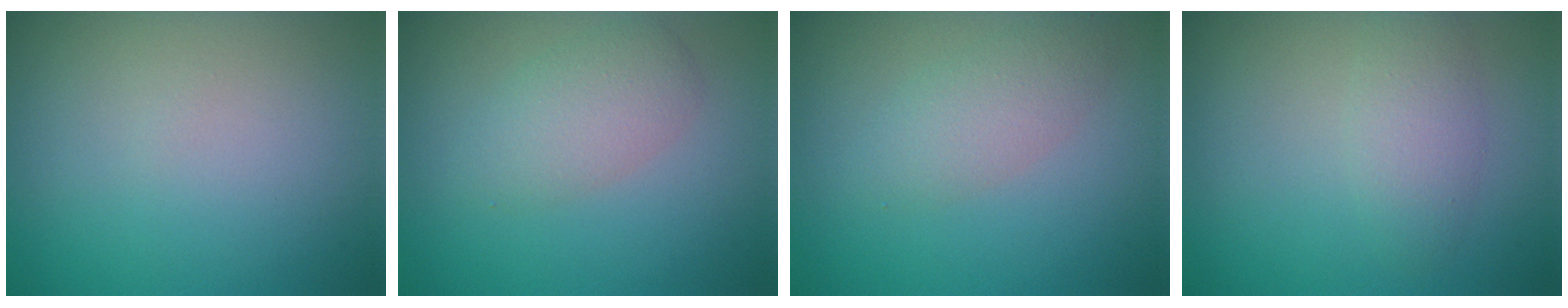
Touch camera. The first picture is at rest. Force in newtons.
{"total": 2.9, "press": 2.9, "slide": 0.1}
{"total": 2.4, "press": 2.4, "slide": 0.2}
{"total": 2.4, "press": 2.4, "slide": 0.0}